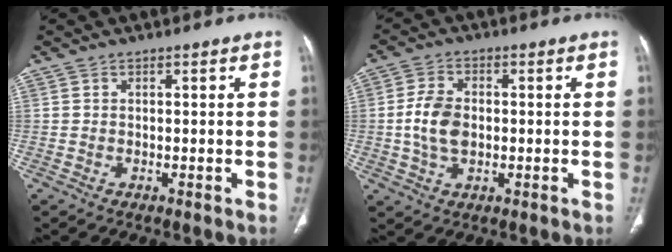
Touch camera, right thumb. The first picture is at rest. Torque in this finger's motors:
{"motor_torque": [1.25, 1.03, 0.65, -0.57, 0.07]}